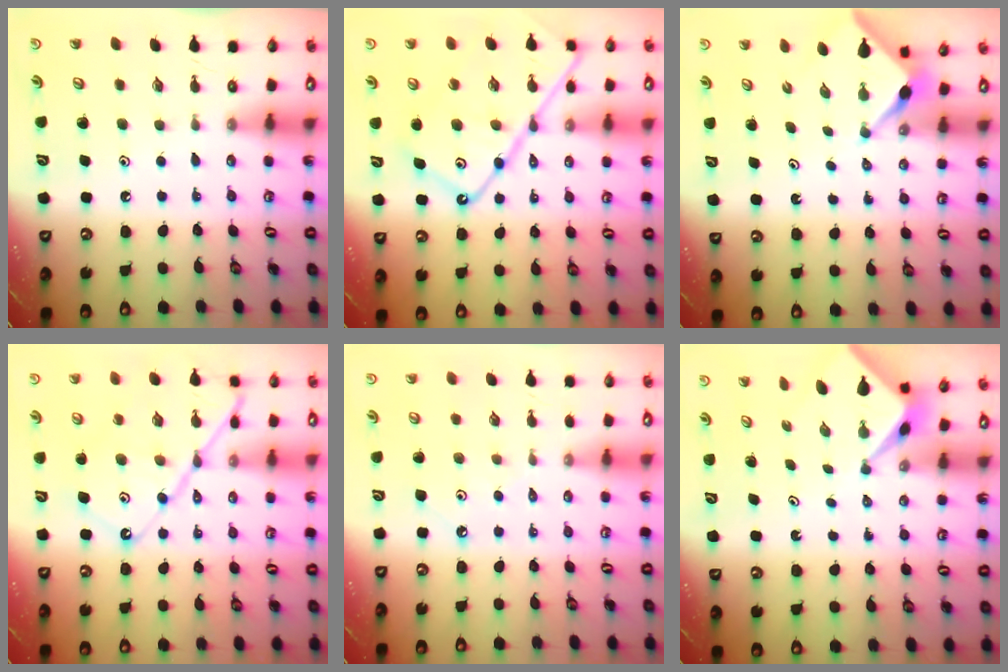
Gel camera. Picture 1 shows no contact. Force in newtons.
{"total": 17.1, "press": 17.1, "slide": 1.5}
{"total": 3.2, "press": 3.1, "slide": 0.3}
{"total": 13.5, "press": 13.4, "slide": 1.4}
{"total": 4.0, "press": 4.0, "slide": 0.5}
{"total": 1.7, "press": 1.7, "slide": 0.1}